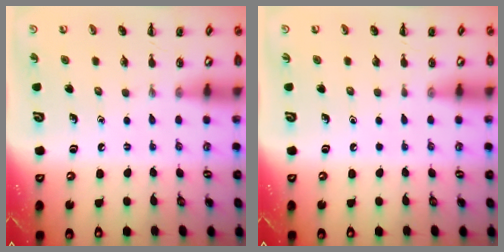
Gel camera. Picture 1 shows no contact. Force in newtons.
{"total": 0.0}